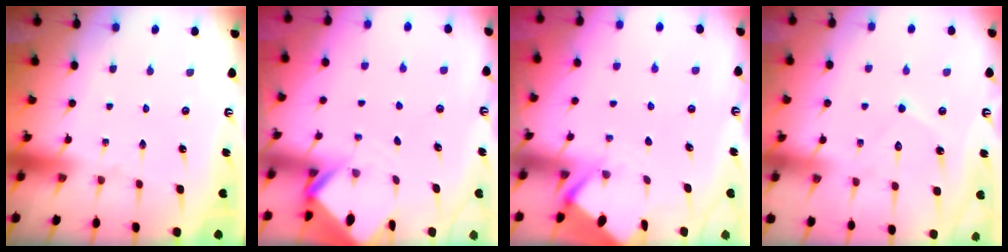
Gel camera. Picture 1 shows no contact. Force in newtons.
{"total": 2.7, "press": 2.7, "slide": 0.2}
{"total": 2.9, "press": 2.8, "slide": 0.4}
{"total": 7.7, "press": 7.6, "slide": 0.6}